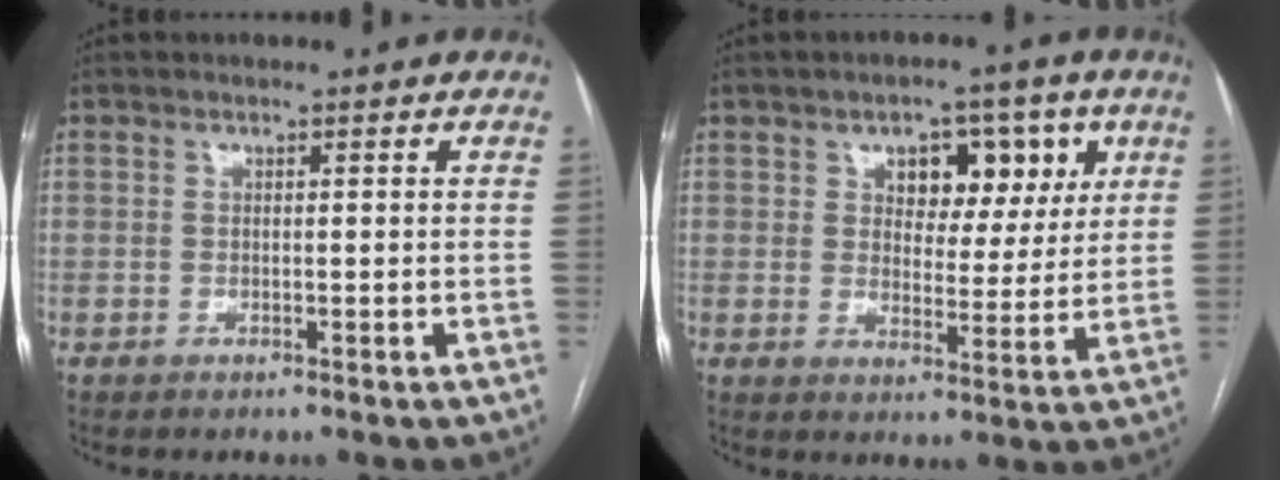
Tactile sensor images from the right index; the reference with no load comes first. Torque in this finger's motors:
{"motor_torque": [0.54, 0.47, 0.25, 0.06]}